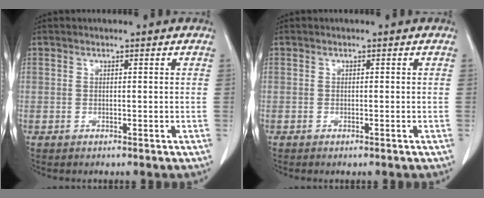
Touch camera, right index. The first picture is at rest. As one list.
[{"total": 0.6, "force": [-0.4, 0.0, 0.4], "torque": [-0.013, -0.003, -0.005]}]